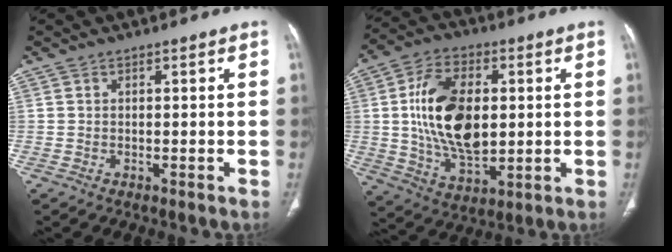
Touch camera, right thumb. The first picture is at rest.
{"total": 17.8, "force": [1.7, 10.4, 14.3], "torque": [-0.241, -0.004, 0.038]}